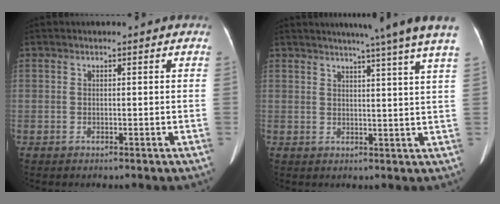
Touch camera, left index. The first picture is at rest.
{"total": 13.2, "force": [10.8, -1.8, 7.4], "torque": [-0.104, -0.016, 0.114]}